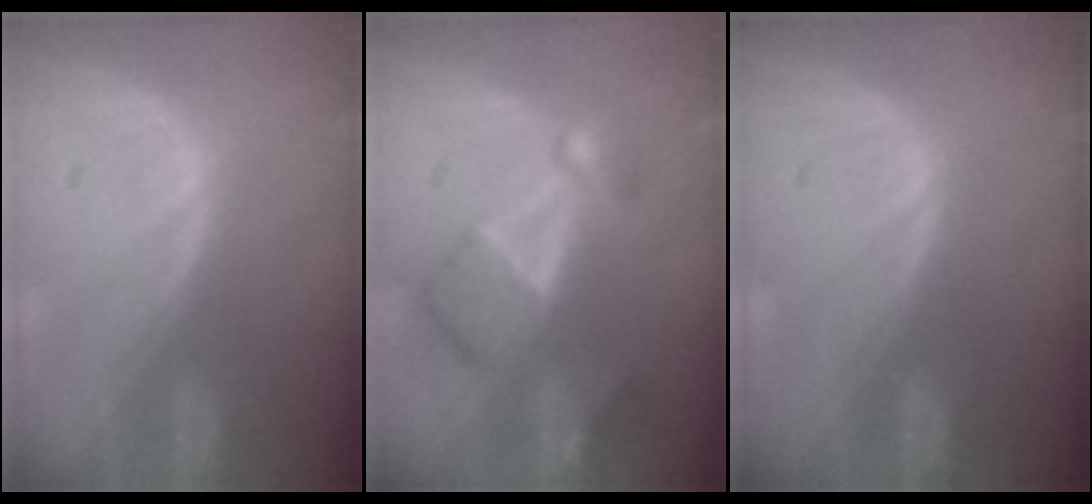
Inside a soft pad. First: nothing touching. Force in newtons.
{"total": 7.9, "press": 6.9, "slide": 3.9}
{"total": 0.0}